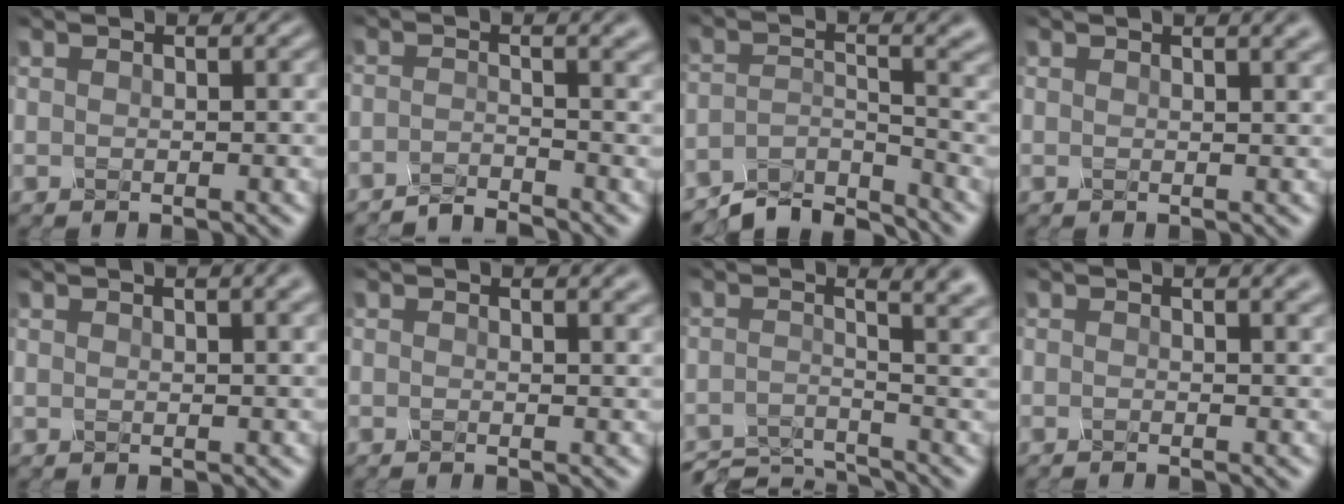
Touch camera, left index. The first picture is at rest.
{"total": 2.7, "force": [-2.4, 0.5, 1.0], "torque": [-0.003, -0.003, -0.058]}
{"total": 5.5, "force": [-5.2, 1.0, 1.3], "torque": [-0.016, -0.006, -0.102]}
{"total": 4.5, "force": [2.5, 2.1, 3.0], "torque": [-0.002, 0.029, -0.001]}
{"total": 4.8, "force": [2.5, 2.2, 3.4], "torque": [-0.011, 0.028, 0.001]}
{"total": 2.2, "force": [0.3, 1.1, 1.9], "torque": [0.006, 0.004, -0.009]}
{"total": 6.3, "force": [-4.7, 1.9, 3.7], "torque": [-0.035, -0.010, -0.086]}
{"total": 2.9, "force": [0.0, 1.5, 2.5], "torque": [0.005, 0.015, -0.018]}